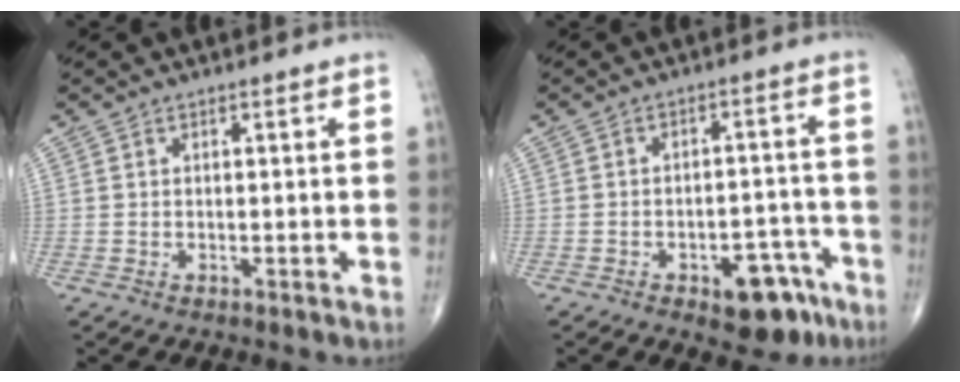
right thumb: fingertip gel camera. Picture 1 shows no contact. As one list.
[{"total": 9.7, "force": [-5.4, 5.1, 6.2], "torque": [-0.054, 0.044, -0.067]}]